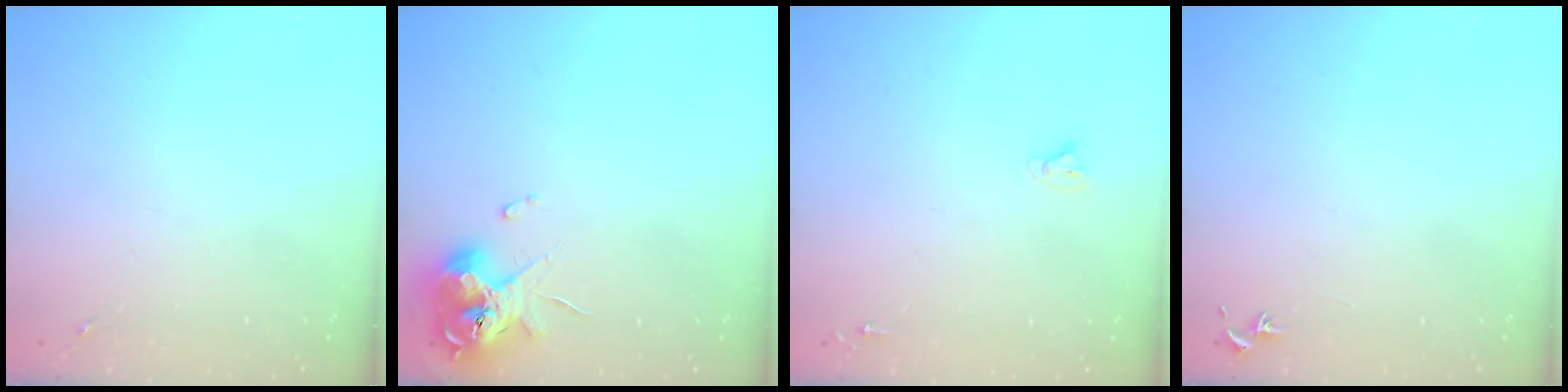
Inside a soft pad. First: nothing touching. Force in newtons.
{"total": 11.4, "press": 11.3, "slide": 1.8}
{"total": 2.7, "press": 2.7, "slide": 0.2}
{"total": 0.8, "press": 0.7, "slide": 0.3}